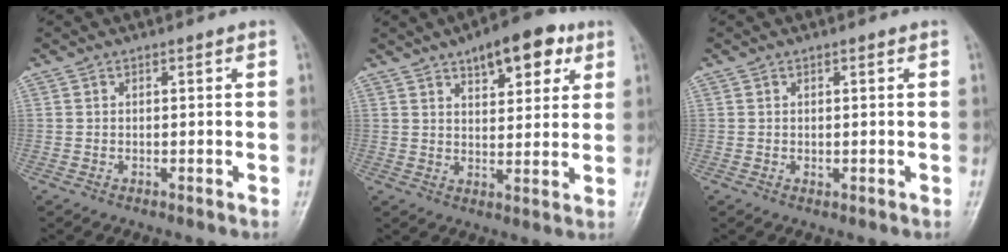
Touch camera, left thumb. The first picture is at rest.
{"total": 10.9, "force": [6.0, 5.0, 7.7], "torque": [-0.076, -0.018, 0.081]}
{"total": 0.6, "force": [0.1, 0.4, 0.5], "torque": [-0.005, -0.001, 0.004]}